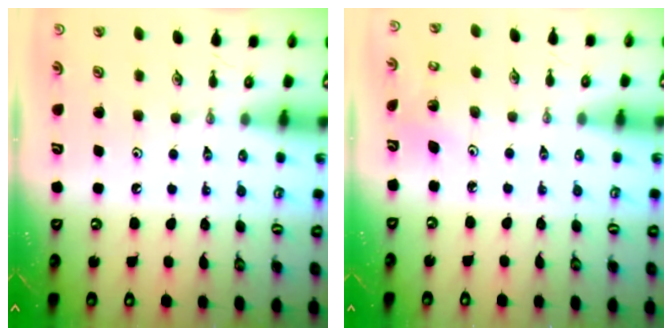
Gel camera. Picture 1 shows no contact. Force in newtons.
{"total": 2.7, "press": 2.7, "slide": 0.2}